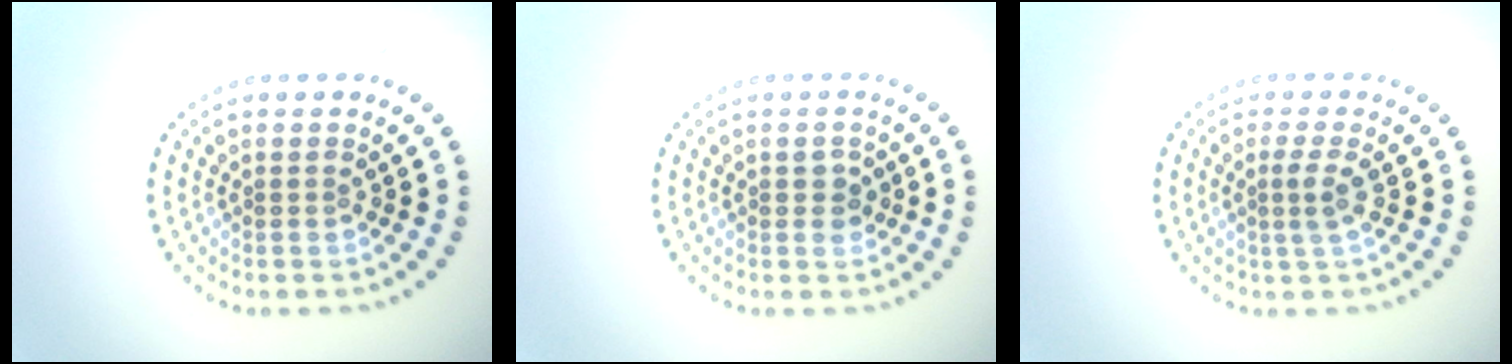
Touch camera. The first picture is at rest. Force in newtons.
{"total": 1.4, "press": 1.4, "slide": 0.3}
{"total": 1.7, "press": 1.3, "slide": 1.1}